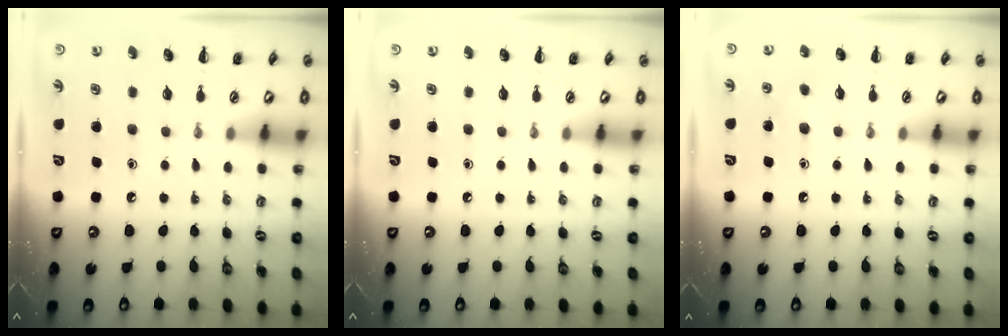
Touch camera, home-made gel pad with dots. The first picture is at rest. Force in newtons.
{"total": 0.0}
{"total": 3.9, "press": 3.7, "slide": 1.2}